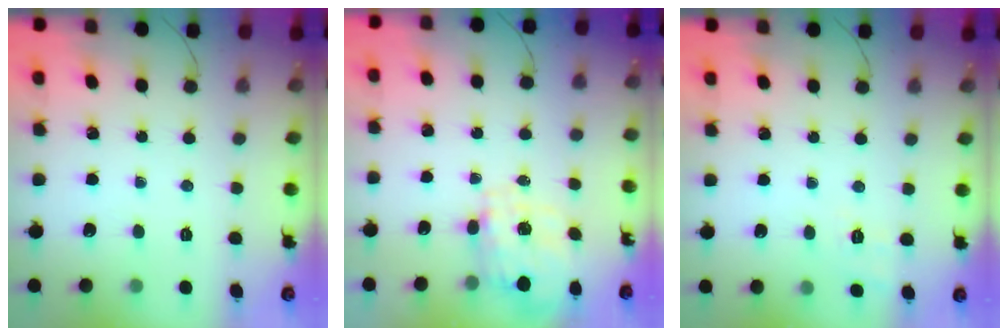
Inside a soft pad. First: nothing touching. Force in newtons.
{"total": 4.0, "press": 3.9, "slide": 0.9}
{"total": 2.5, "press": 1.3, "slide": 2.2}